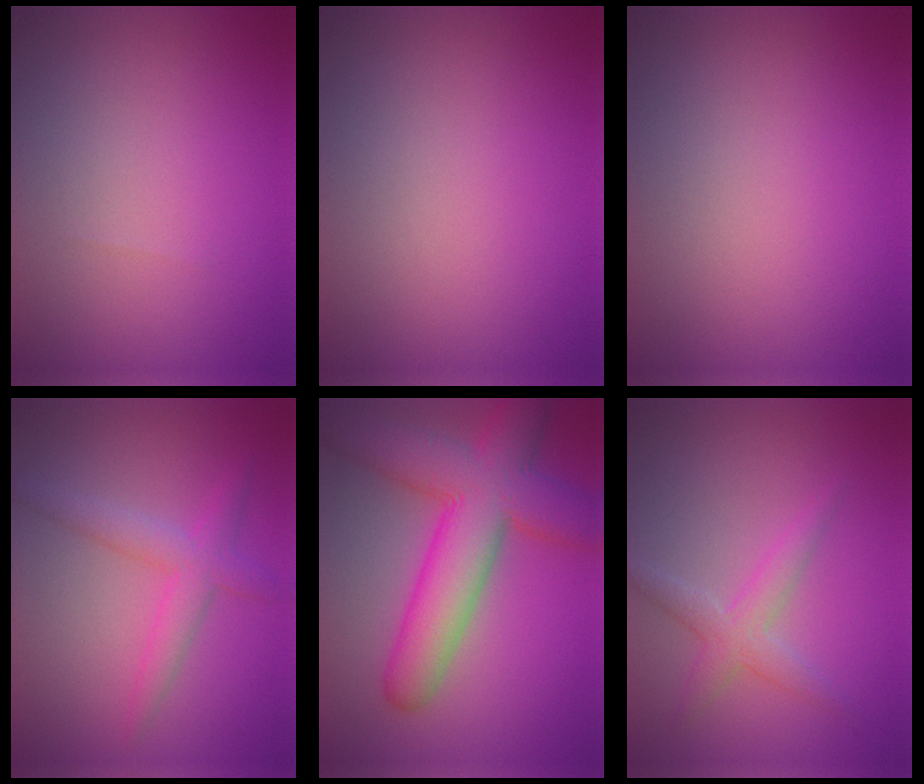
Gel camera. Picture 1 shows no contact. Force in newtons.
{"total": 0.0}
{"total": 0.0}
{"total": 3.0, "press": 3.0, "slide": 0.0}
{"total": 10.4, "press": 10.4, "slide": 0.2}
{"total": 2.7, "press": 2.7, "slide": 0.1}